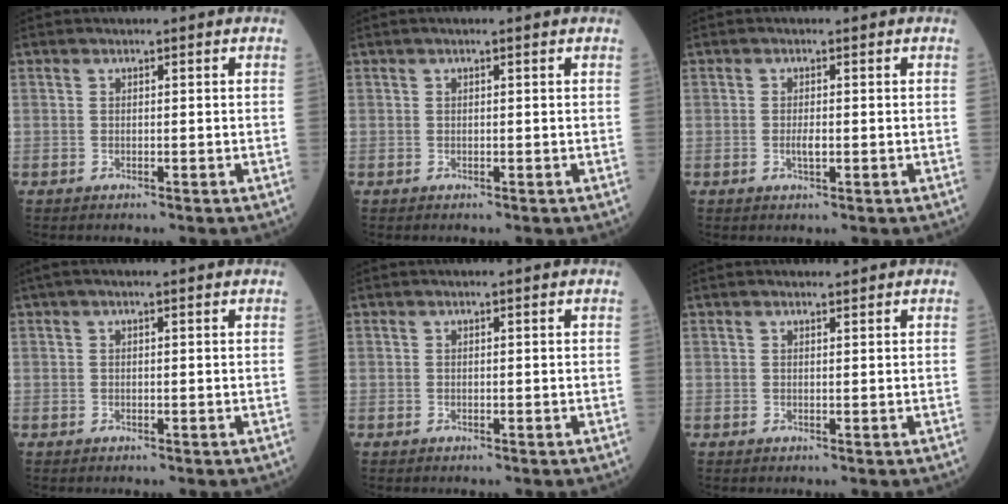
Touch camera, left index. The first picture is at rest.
{"total": 0.6, "force": [0.2, -0.1, 0.5], "torque": [-0.013, 0.007, 0.004]}
{"total": 1.4, "force": [-0.4, 0.5, 1.3], "torque": [-0.025, -0.002, -0.006]}
{"total": 1.8, "force": [1.1, 0.1, 1.5], "torque": [-0.026, 0.025, 0.016]}
{"total": 0.0}
{"total": 1.0, "force": [1.0, 0.1, 0.2], "torque": [-0.002, 0.005, 0.017]}